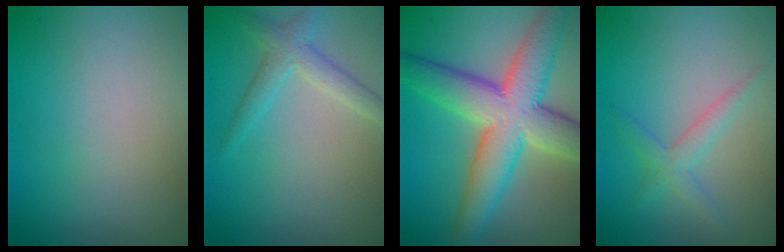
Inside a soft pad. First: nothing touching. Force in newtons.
{"total": 2.4, "press": 2.4, "slide": 0.2}
{"total": 9.6, "press": 9.6, "slide": 0.2}
{"total": 1.9, "press": 1.9, "slide": 0.1}